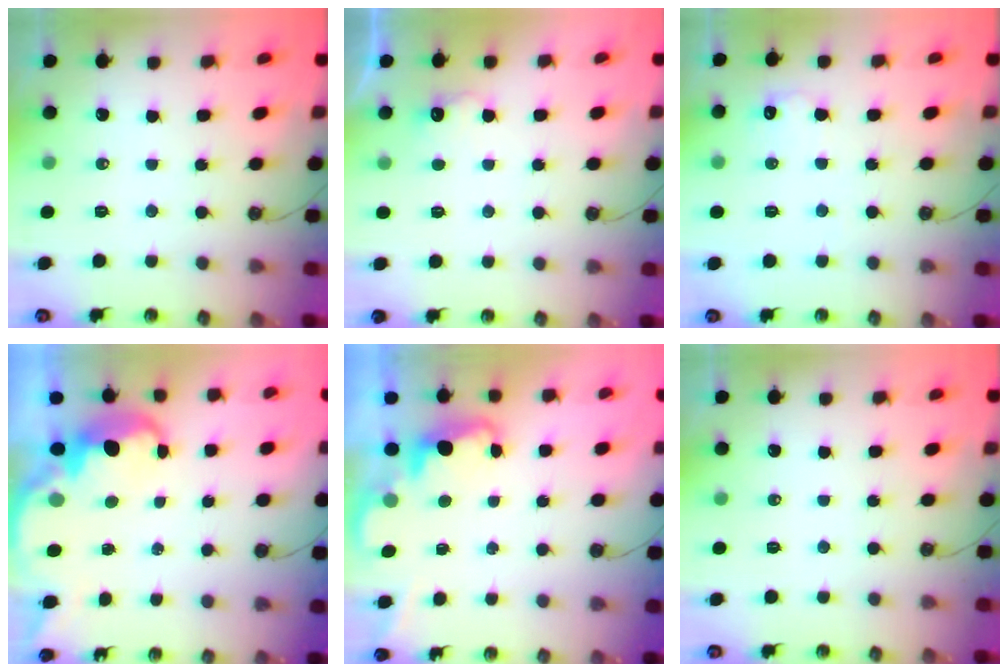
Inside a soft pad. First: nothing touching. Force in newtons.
{"total": 5.7, "press": 5.5, "slide": 1.2}
{"total": 6.3, "press": 6.3, "slide": 0.5}
{"total": 5.0, "press": 4.9, "slide": 0.6}
{"total": 2.4, "press": 2.3, "slide": 0.5}
{"total": 0.0}